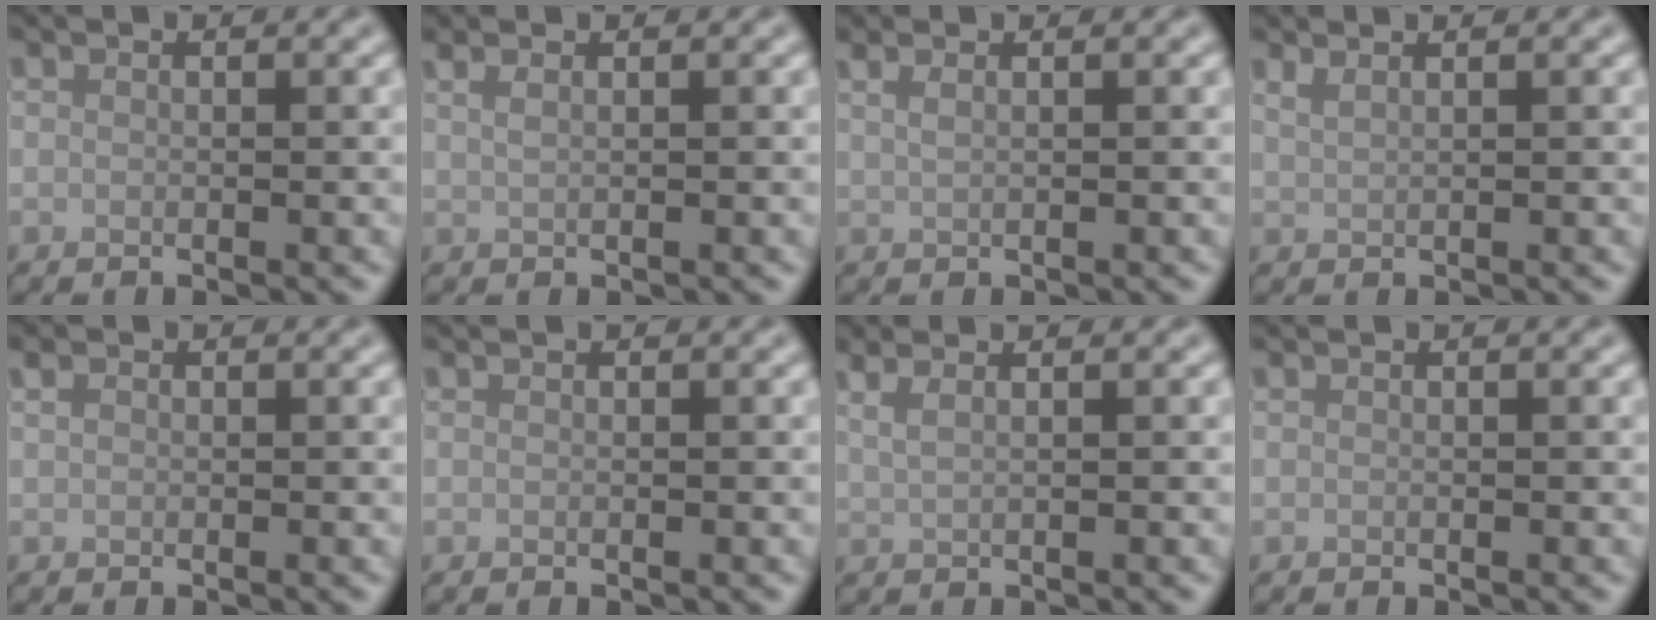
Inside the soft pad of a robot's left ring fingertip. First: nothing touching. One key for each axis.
{"total": 1.7, "fx": 1.0, "fy": 0.8, "fz": 1.2, "tx": -0.017, "ty": -0.003, "tz": 0.010}
{"total": 1.7, "fx": 0.9, "fy": 0.8, "fz": 1.2, "tx": -0.017, "ty": -0.004, "tz": 0.009}
{"total": 1.8, "fx": 1.3, "fy": 0.7, "fz": 1.0, "tx": -0.010, "ty": 0.002, "tz": 0.015}
{"total": 0.8, "fx": 0.2, "fy": 0.6, "fz": 0.4, "tx": -0.006, "ty": 0.002, "tz": 0.002}
{"total": 0.0}
{"total": 3.3, "fx": 1.9, "fy": 1.6, "fz": 2.1, "tx": -0.023, "ty": 0.013, "tz": 0.007}
{"total": 0.0}